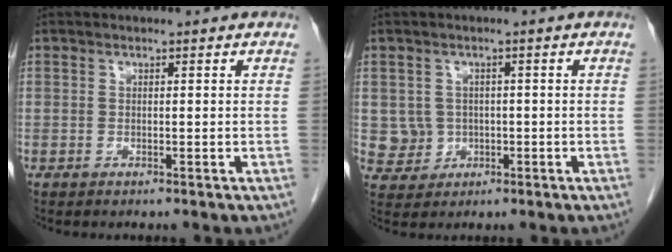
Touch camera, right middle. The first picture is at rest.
{"total": 4.0, "force": [-0.1, 4.0, 0.3], "torque": [0.004, 0.006, 0.005]}